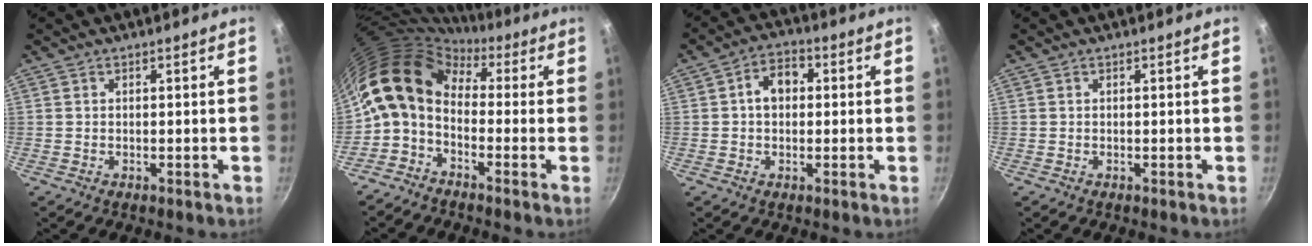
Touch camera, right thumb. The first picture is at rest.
{"total": 11.8, "force": [1.2, 8.0, 8.5], "torque": [-0.152, 0.027, -0.004]}
{"total": 6.1, "force": [0.7, 4.5, 4.1], "torque": [-0.036, 0.017, 0.002]}
{"total": 0.0}